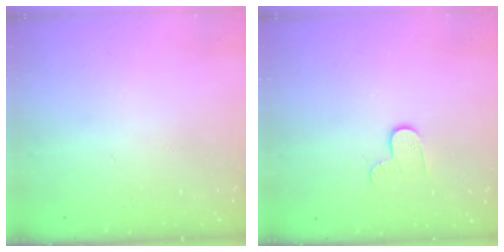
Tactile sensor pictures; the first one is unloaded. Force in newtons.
{"total": 5.9, "press": 5.9, "slide": 0.6}